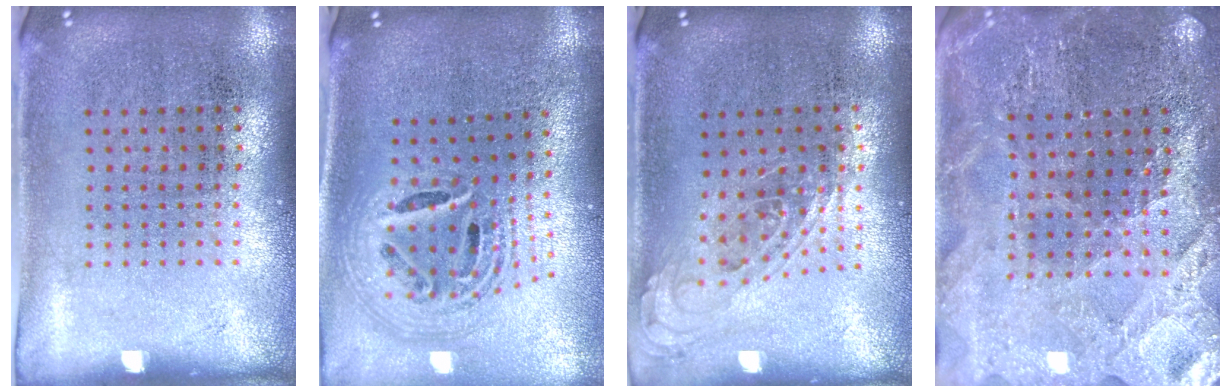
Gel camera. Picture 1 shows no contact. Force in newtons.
{"total": 2.6, "press": 1.8, "slide": 1.8}
{"total": 0.7, "press": 0.7, "slide": 0.2}
{"total": 2.8, "press": 2.8, "slide": 0.2}